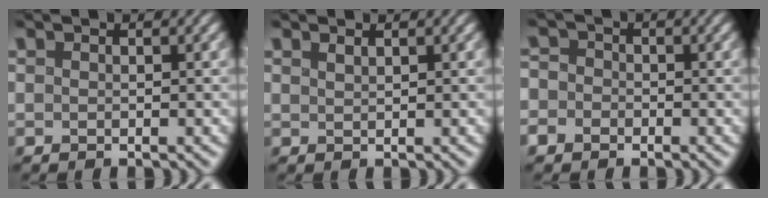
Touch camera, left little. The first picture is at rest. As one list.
[{"total": 0.6, "force": [0.6, -0.1, 0.2], "torque": [-0.009, 0.001, 0.016]}, {"total": 4.0, "force": [-1.7, 3.5, 0.9], "torque": [-0.015, 0.009, -0.059]}]